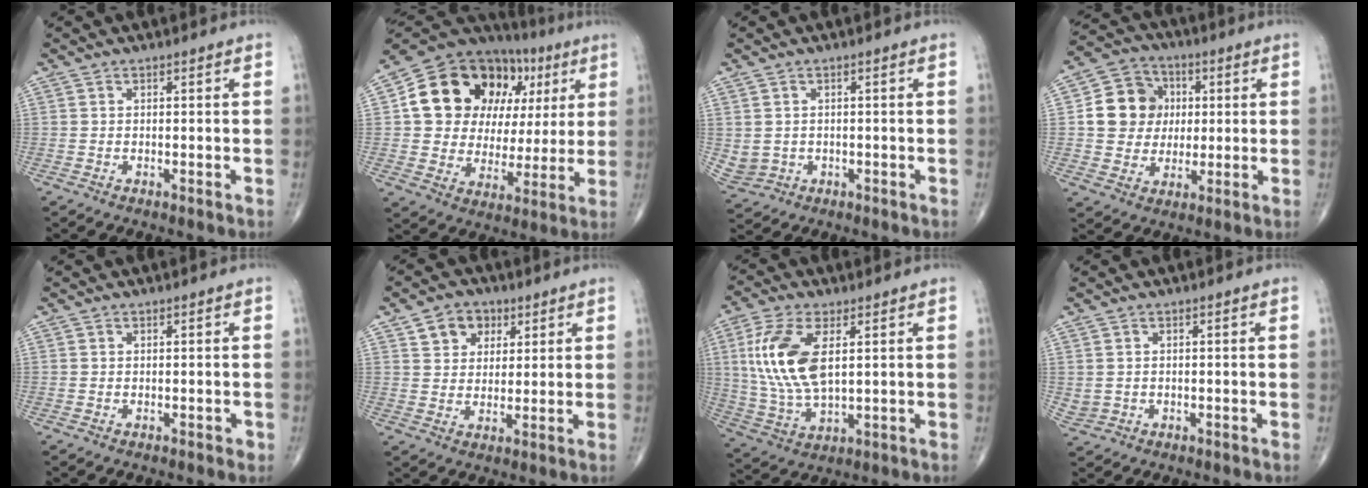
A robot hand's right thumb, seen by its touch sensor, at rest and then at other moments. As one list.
[{"total": 23.9, "force": [7.1, 17.4, 14.8], "torque": [-0.178, 0.031, 0.118]}, {"total": 4.2, "force": [-0.2, 3.9, 1.6], "torque": [-0.038, 0.003, 0.013]}, {"total": 11.8, "force": [1.6, 10.5, 5.1], "torque": [-0.052, 0.010, 0.026]}, {"total": 0.7, "force": [-0.1, 0.5, 0.4], "torque": [-0.003, 0.001, -0.002]}, {"total": 6.9, "force": [3.4, 5.4, 2.7], "torque": [-0.012, -0.012, 0.054]}, {"total": 14.4, "force": [3.2, 6.9, 12.3], "torque": [-0.268, -0.007, 0.069]}, {"total": 2.1, "force": [0.1, 1.8, 0.9], "torque": [-0.022, 0.002, 0.010]}]